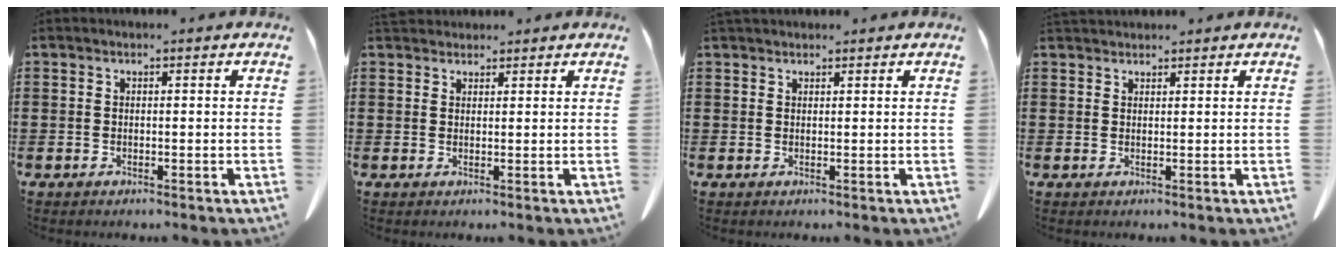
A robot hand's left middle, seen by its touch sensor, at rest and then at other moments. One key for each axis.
{"total": 1.9, "fx": 1.8, "fy": 0.7, "fz": 0.2, "tx": -0.010, "ty": 0.002, "tz": 0.036}
{"total": 1.0, "fx": 1.0, "fy": 0.2, "fz": 0.1, "tx": -0.005, "ty": -0.001, "tz": 0.020}
{"total": 1.4, "fx": 1.4, "fy": 0.3, "fz": 0.2, "tx": -0.007, "ty": 0.000, "tz": 0.028}